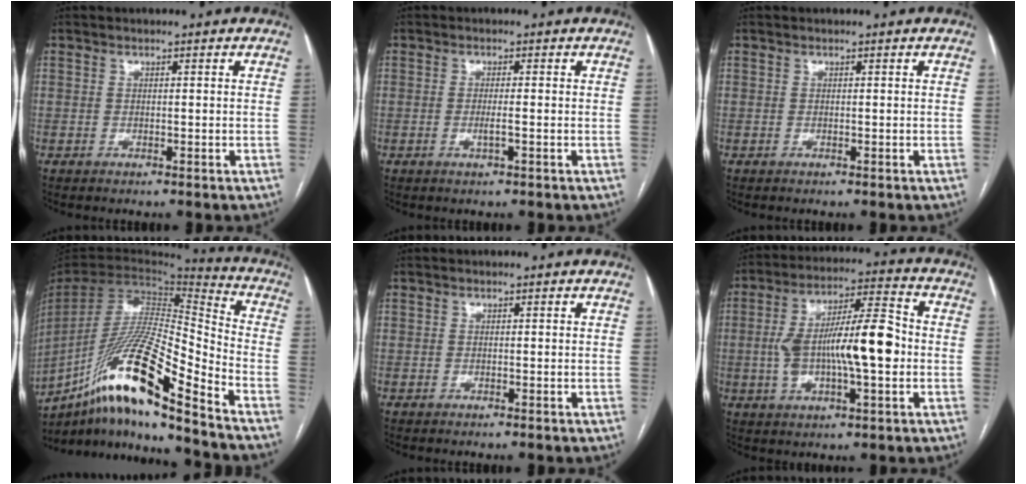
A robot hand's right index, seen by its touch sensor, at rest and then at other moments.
{"total": 1.7, "force": [-0.4, 0.0, 1.6], "torque": [-0.032, -0.002, -0.006]}
{"total": 0.0}
{"total": 21.2, "force": [-13.8, 1.2, 16.1], "torque": [-0.322, -0.018, -0.255]}
{"total": 0.0}
{"total": 14.6, "force": [-1.0, 3.5, 14.2], "torque": [-0.259, 0.024, -0.011]}